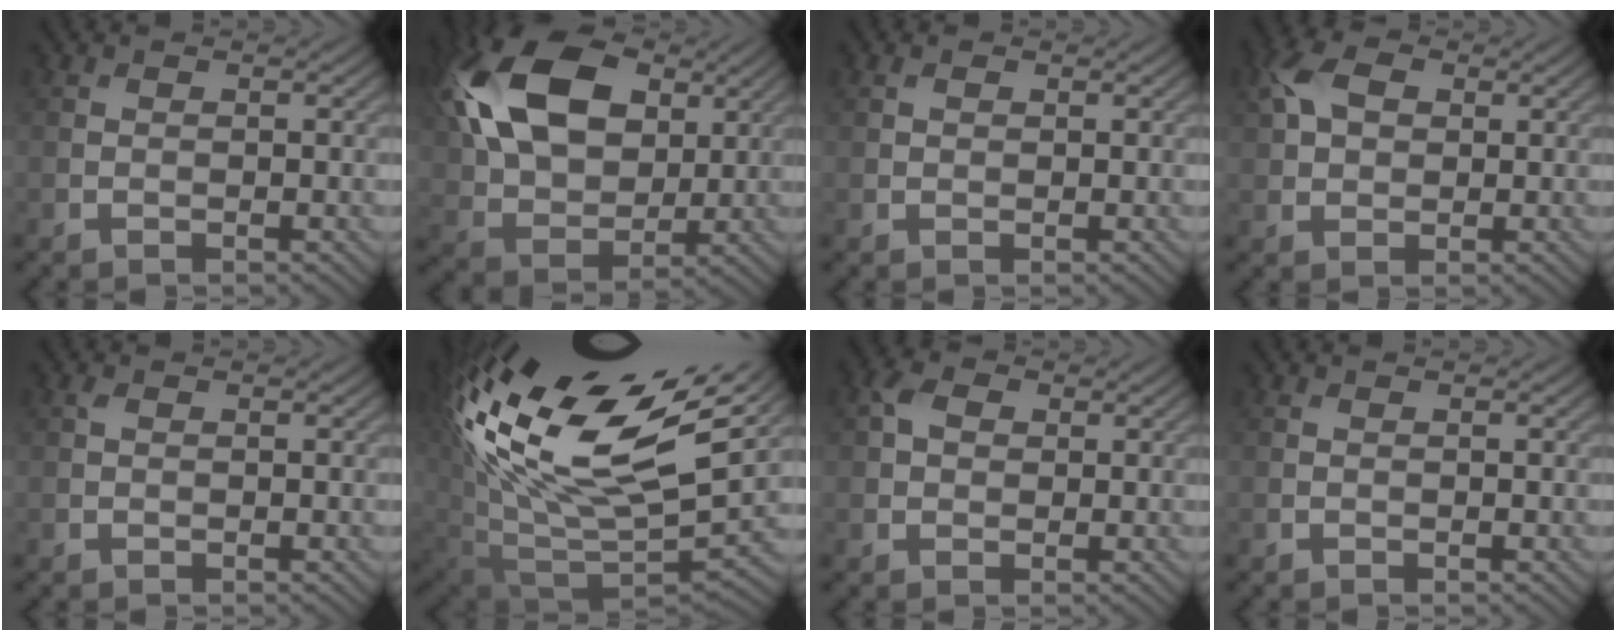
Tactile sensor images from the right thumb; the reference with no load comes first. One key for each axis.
{"total": 17.3, "fx": 5.5, "fy": 11.1, "fz": 12.0, "tx": -0.286, "ty": 0.035, "tz": 0.098}
{"total": 1.0, "fx": 0.5, "fy": 0.7, "fz": 0.6, "tx": -0.014, "ty": 0.002, "tz": 0.009}
{"total": 5.6, "fx": 1.9, "fy": 3.8, "fz": 3.7, "tx": -0.091, "ty": 0.014, "tz": 0.030}
{"total": 0.5, "fx": 0.2, "fy": 0.4, "fz": 0.3, "tx": -0.009, "ty": 0.002, "tz": 0.004}
{"total": 19.2, "fx": 9.0, "fy": 9.7, "fz": 13.9, "tx": -0.281, "ty": 0.007, "tz": 0.168}
{"total": 3.2, "fx": 0.9, "fy": 2.4, "fz": 1.8, "tx": -0.042, "ty": 0.006, "tz": 0.009}
{"total": 0.0}